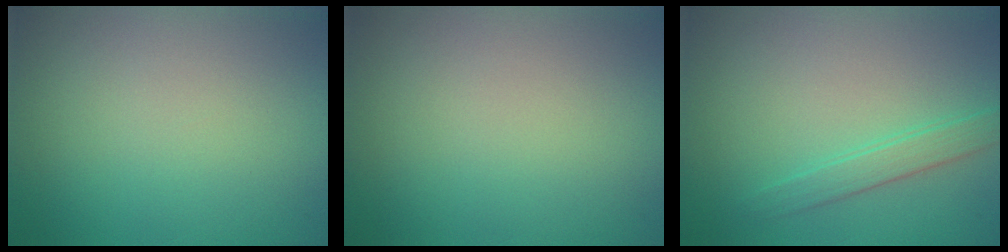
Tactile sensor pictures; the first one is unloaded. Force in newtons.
{"total": 0.0}
{"total": 1.8, "press": 1.8, "slide": 0.1}